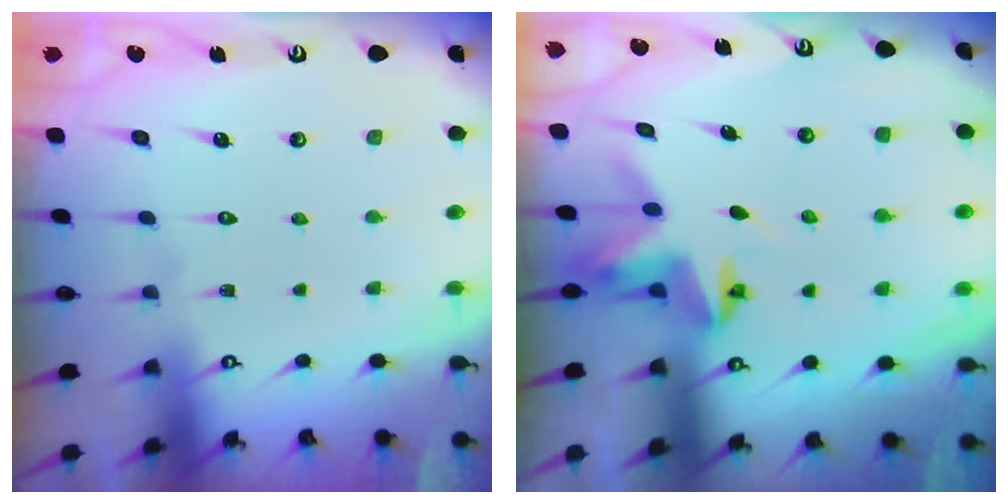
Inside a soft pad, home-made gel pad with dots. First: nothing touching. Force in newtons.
{"total": 3.8, "press": 3.8, "slide": 0.3}